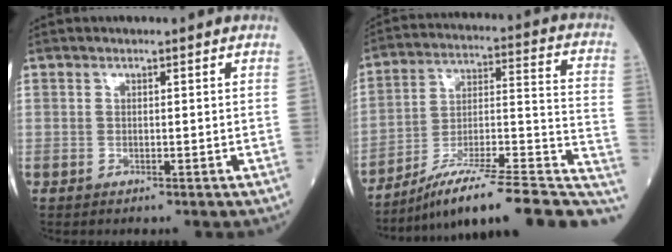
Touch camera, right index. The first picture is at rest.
{"total": 22.2, "force": [-17.0, 2.4, 14.2], "torque": [-0.157, 0.030, -0.268]}